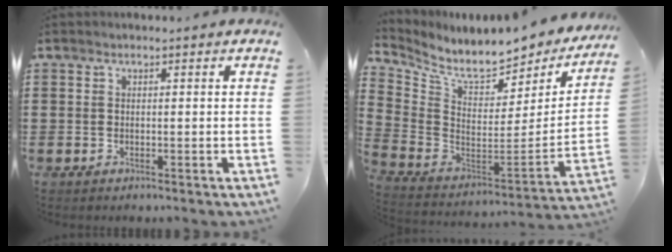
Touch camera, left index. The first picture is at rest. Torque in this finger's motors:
{"motor_torque": [1.08, -1.06, 0.45, 0.09]}